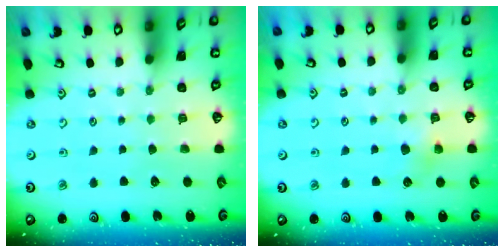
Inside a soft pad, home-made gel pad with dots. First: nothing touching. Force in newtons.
{"total": 5.4, "press": 5.3, "slide": 0.6}